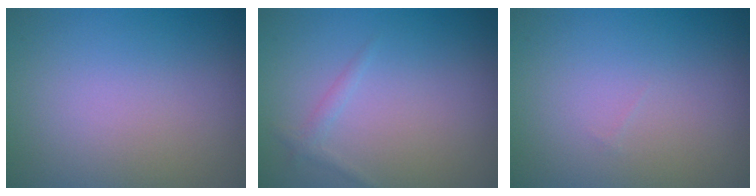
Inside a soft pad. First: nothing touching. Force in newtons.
{"total": 0.9, "press": 0.9, "slide": 0.0}
{"total": 0.0}